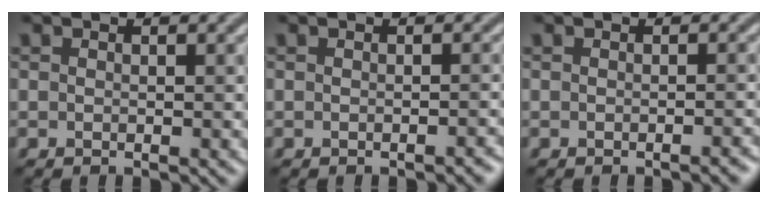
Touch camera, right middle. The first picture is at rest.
{"total": 0.9, "force": [-0.8, 0.2, 0.4], "torque": [-0.003, 0.002, -0.010]}
{"total": 1.2, "force": [-0.8, 0.3, 0.8], "torque": [-0.006, 0.002, -0.013]}